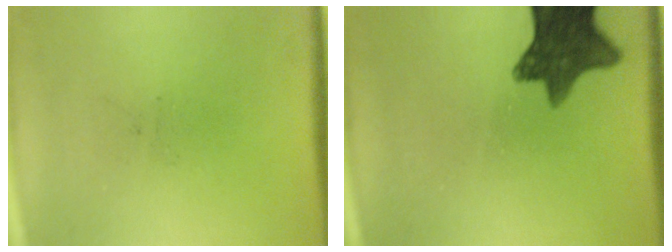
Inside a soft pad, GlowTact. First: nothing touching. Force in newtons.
{"total": 10.9}